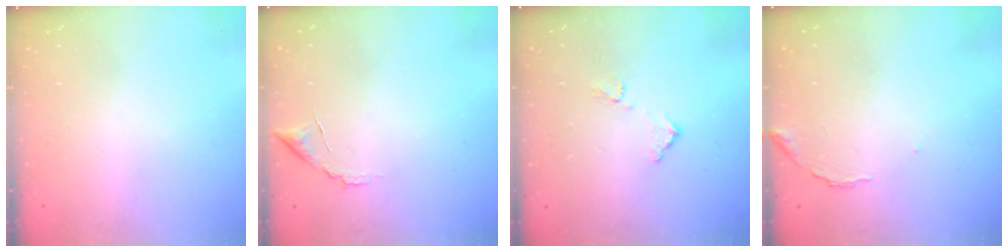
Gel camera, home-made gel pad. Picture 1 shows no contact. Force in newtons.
{"total": 7.7, "press": 7.7, "slide": 0.3}
{"total": 7.5, "press": 7.5, "slide": 0.3}
{"total": 8.1, "press": 8.1, "slide": 0.4}